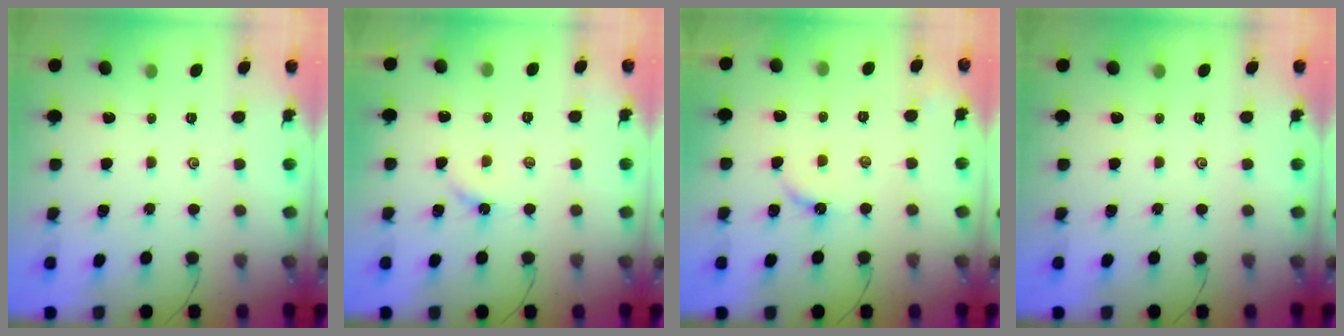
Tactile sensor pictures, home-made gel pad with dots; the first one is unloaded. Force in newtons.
{"total": 2.7, "press": 2.7, "slide": 0.3}
{"total": 3.3, "press": 3.3, "slide": 0.5}
{"total": 0.0}